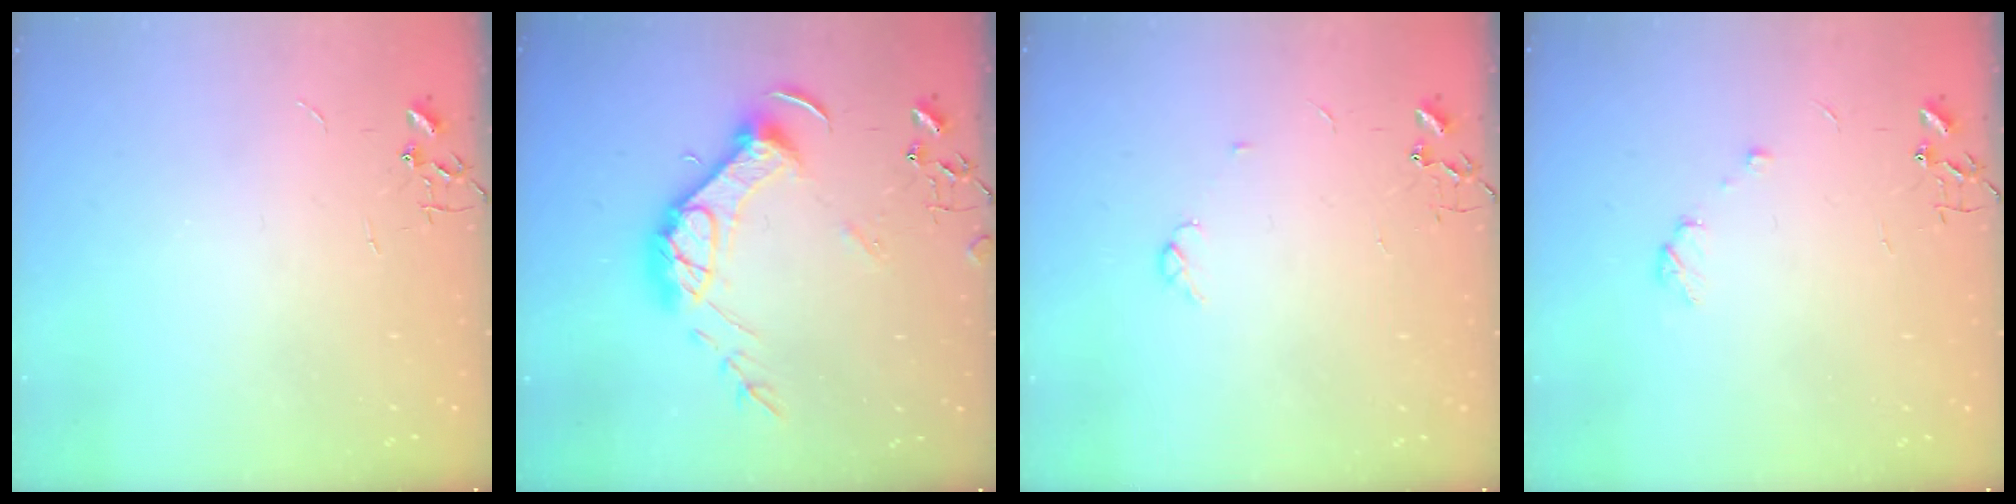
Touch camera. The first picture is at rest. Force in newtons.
{"total": 15.8, "press": 15.7, "slide": 1.6}
{"total": 3.7, "press": 3.6, "slide": 0.5}
{"total": 5.5, "press": 5.4, "slide": 0.6}